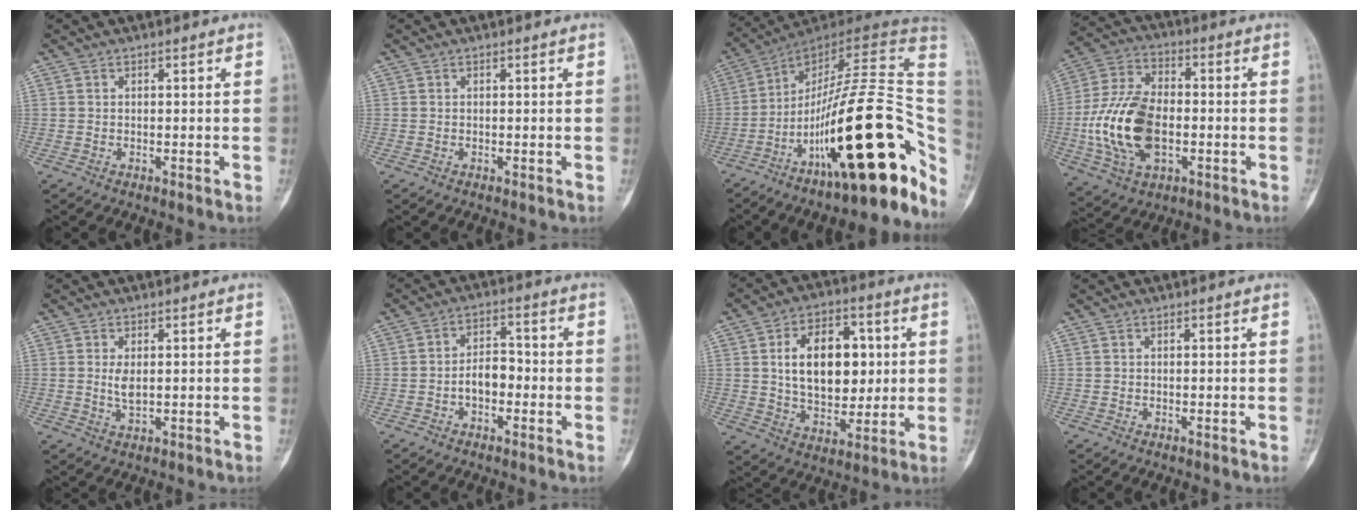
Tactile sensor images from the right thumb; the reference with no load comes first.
{"total": 0.0}
{"total": 32.0, "force": [-9.7, 8.9, 29.1], "torque": [-0.368, 0.051, -0.150]}
{"total": 17.3, "force": [-2.8, 10.2, 13.7], "torque": [-0.269, 0.016, -0.045]}
{"total": 2.6, "force": [0.3, 1.2, 2.3], "torque": [-0.047, -0.009, 0.010]}
{"total": 5.2, "force": [-1.6, 3.3, 3.8], "torque": [-0.048, 0.026, -0.034]}
{"total": 16.0, "force": [2.6, 10.2, 12.1], "torque": [-0.153, -0.001, 0.046]}
{"total": 0.0}